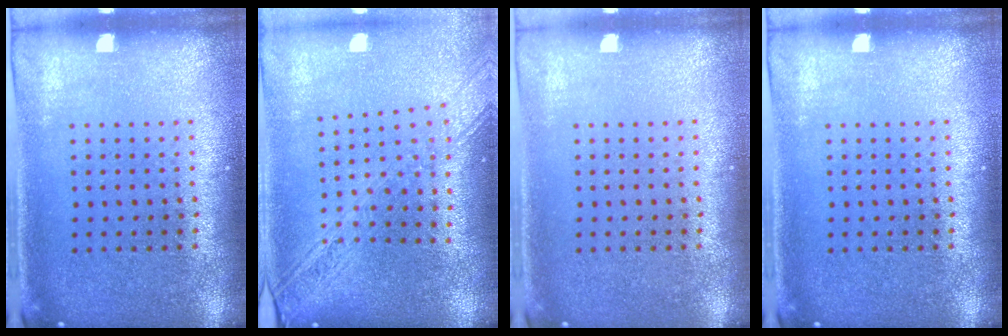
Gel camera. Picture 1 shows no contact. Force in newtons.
{"total": 2.3, "press": 1.9, "slide": 1.3}
{"total": 0.0}
{"total": 0.0}